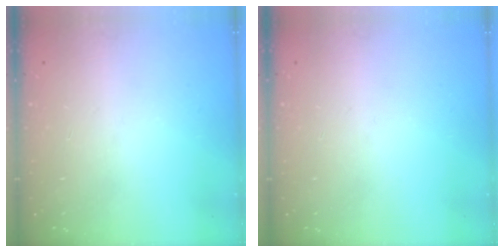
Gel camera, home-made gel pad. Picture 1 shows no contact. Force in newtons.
{"total": 0.0}